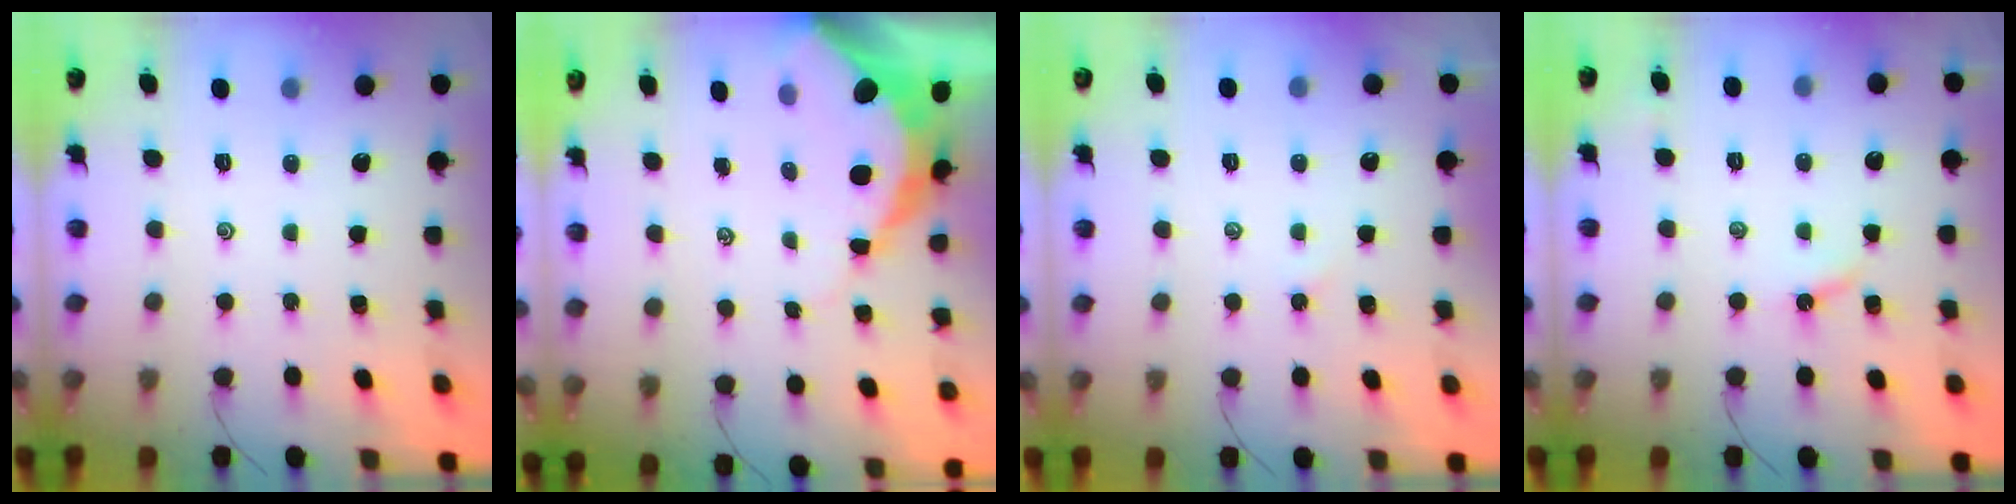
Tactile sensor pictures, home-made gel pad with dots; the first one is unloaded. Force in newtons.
{"total": 9.7, "press": 9.6, "slide": 1.1}
{"total": 1.7, "press": 1.7, "slide": 0.3}
{"total": 4.3, "press": 4.3, "slide": 0.5}